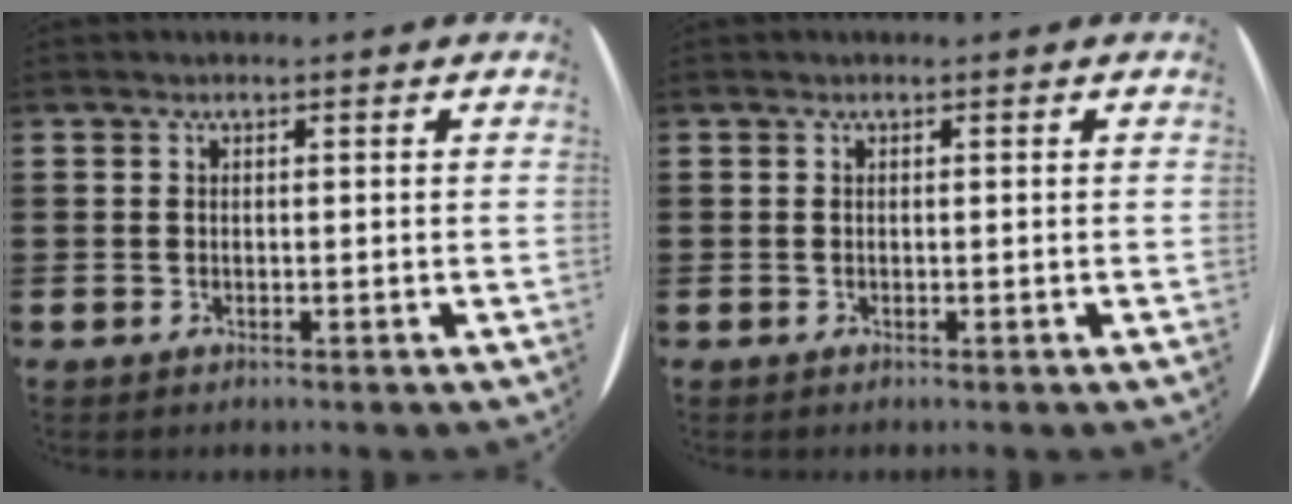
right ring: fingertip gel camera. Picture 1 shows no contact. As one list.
[{"total": 0.0}]